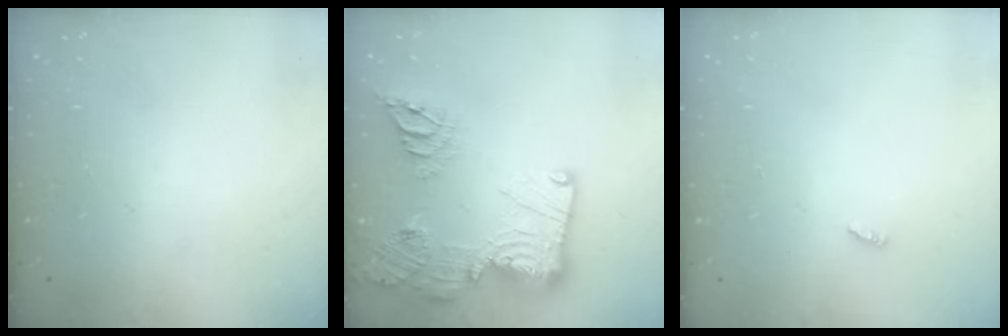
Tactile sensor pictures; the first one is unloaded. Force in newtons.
{"total": 22.9, "press": 22.8, "slide": 2.3}
{"total": 2.3, "press": 2.3, "slide": 0.2}